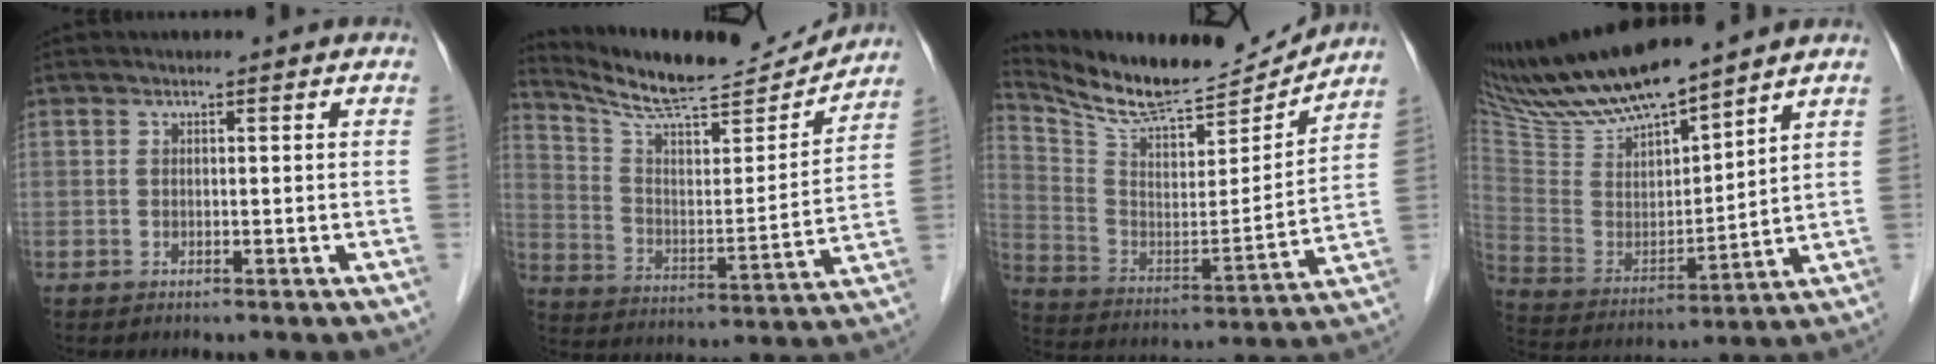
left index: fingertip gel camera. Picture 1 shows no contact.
{"total": 16.1, "force": [15.3, 1.0, 4.9], "torque": [-0.094, -0.034, 0.238]}
{"total": 15.3, "force": [14.4, 1.7, 4.7], "torque": [-0.100, -0.033, 0.244]}
{"total": 14.9, "force": [13.4, 1.0, 6.5], "torque": [-0.133, -0.010, 0.269]}